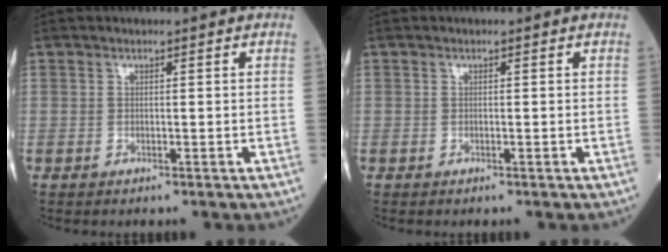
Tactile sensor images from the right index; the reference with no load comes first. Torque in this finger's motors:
{"motor_torque": [0.12, -0.05, 0.03, 0.01]}